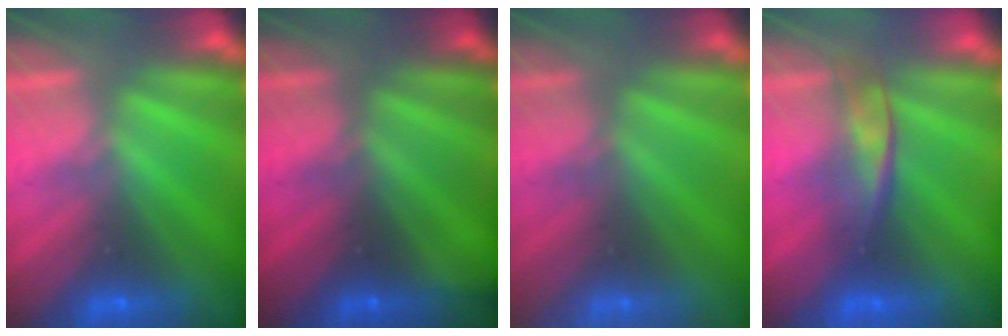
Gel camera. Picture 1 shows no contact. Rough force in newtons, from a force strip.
{"total": 1.8}
{"total": 3.0}
{"total": 2.2}